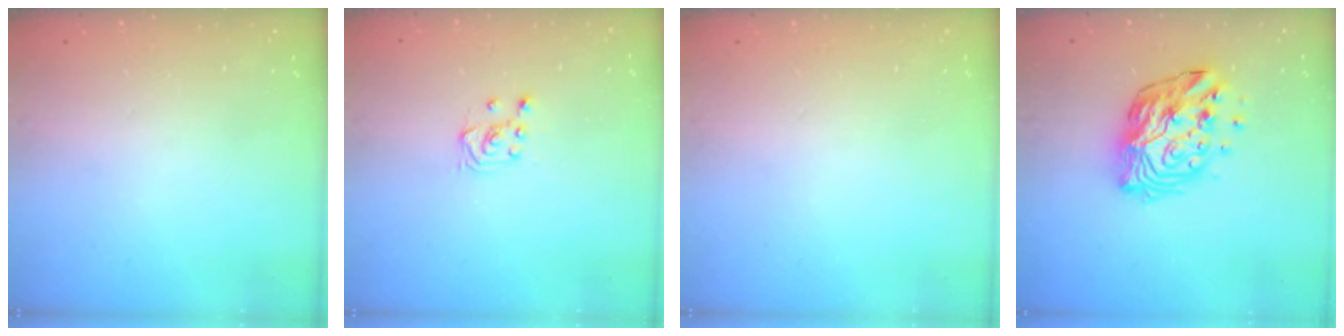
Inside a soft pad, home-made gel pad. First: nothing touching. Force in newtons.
{"total": 3.9, "press": 3.8, "slide": 0.7}
{"total": 0.0}
{"total": 14.2, "press": 14.2, "slide": 1.3}